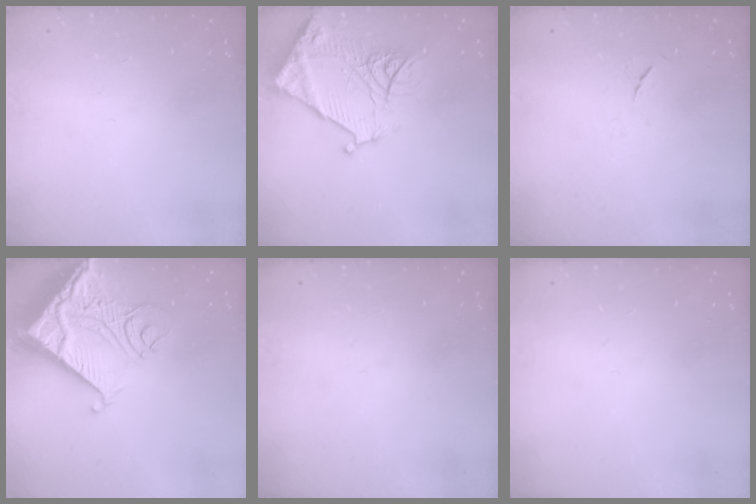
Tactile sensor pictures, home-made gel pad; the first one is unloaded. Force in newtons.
{"total": 16.3, "press": 16.2, "slide": 1.7}
{"total": 3.6, "press": 3.6, "slide": 0.6}
{"total": 19.5, "press": 19.4, "slide": 2.7}
{"total": 0.0}
{"total": 0.0}